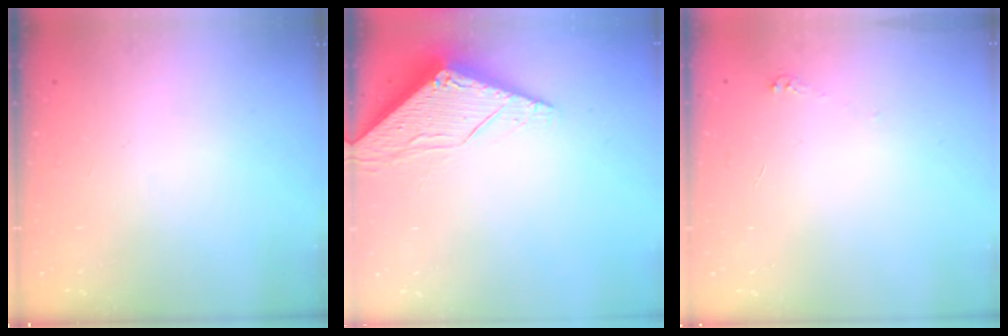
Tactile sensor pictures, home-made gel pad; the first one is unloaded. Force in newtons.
{"total": 6.2, "press": 6.2, "slide": 0.5}
{"total": 2.5, "press": 2.5, "slide": 0.3}